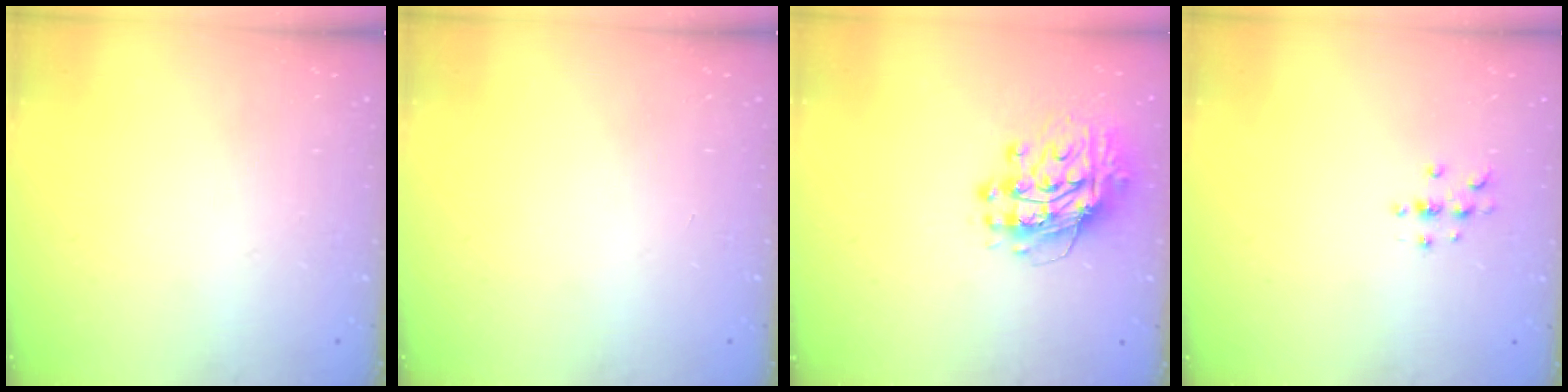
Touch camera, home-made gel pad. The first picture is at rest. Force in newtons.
{"total": 0.0}
{"total": 13.2, "press": 13.1, "slide": 1.2}
{"total": 3.0, "press": 3.0, "slide": 0.3}